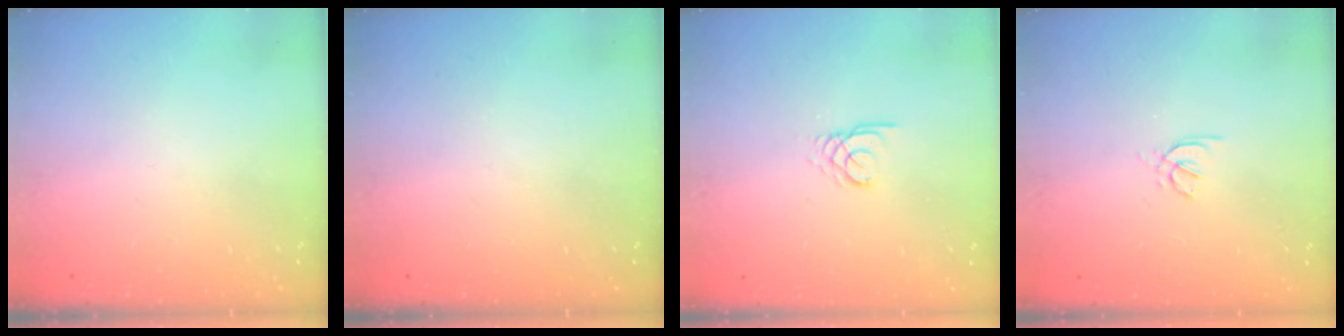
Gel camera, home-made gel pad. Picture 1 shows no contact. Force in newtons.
{"total": 0.0}
{"total": 2.3, "press": 2.3, "slide": 0.2}
{"total": 1.2, "press": 1.2, "slide": 0.4}